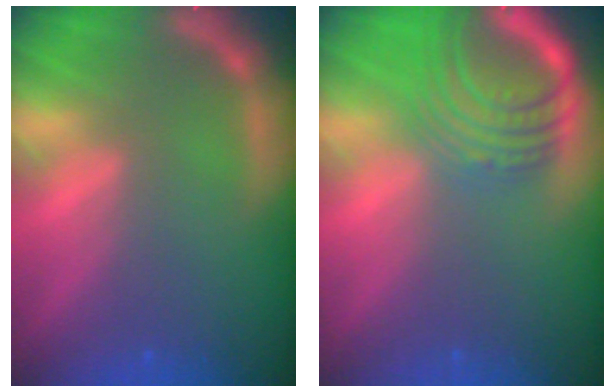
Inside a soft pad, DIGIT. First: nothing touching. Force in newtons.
{"total": 8.5}